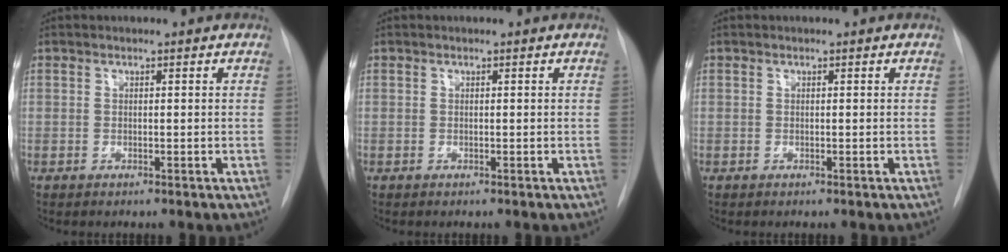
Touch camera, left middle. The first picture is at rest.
{"total": 0.0}
{"total": 0.0}